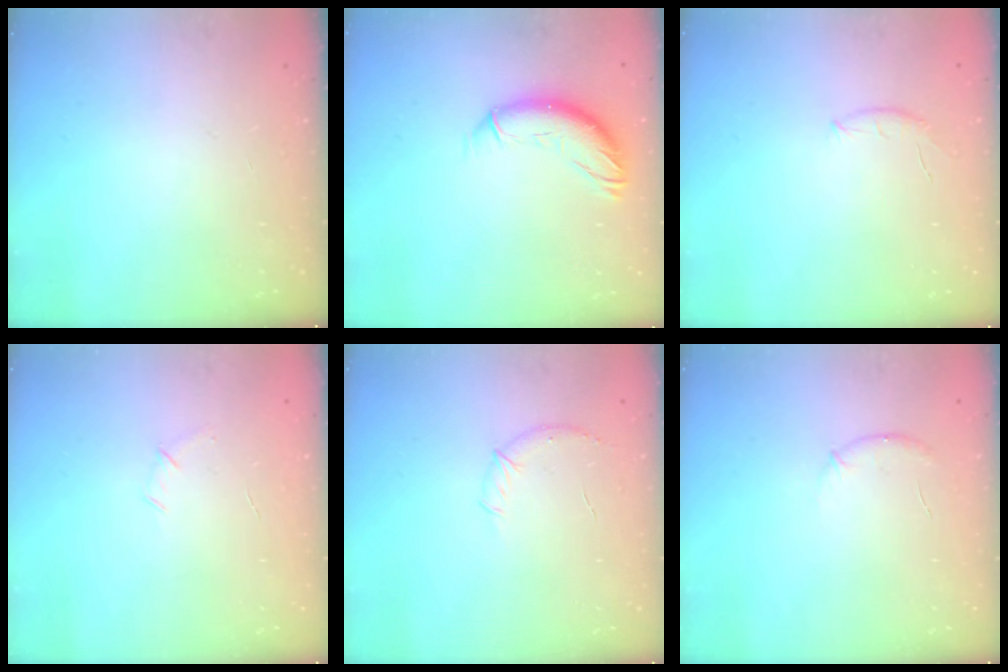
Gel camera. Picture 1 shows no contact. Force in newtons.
{"total": 11.8, "press": 11.7, "slide": 1.9}
{"total": 6.9, "press": 6.8, "slide": 1.2}
{"total": 4.7, "press": 4.5, "slide": 1.3}
{"total": 8.0, "press": 7.8, "slide": 1.5}
{"total": 6.4, "press": 6.2, "slide": 1.7}